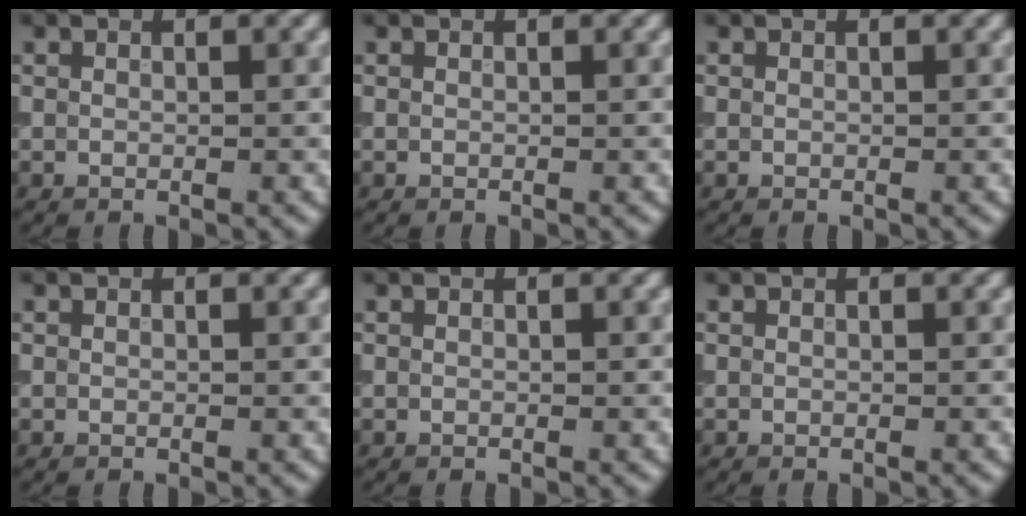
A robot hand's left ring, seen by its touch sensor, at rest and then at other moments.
{"total": 0.0}
{"total": 0.0}
{"total": 0.0}
{"total": 0.0}
{"total": 0.0}